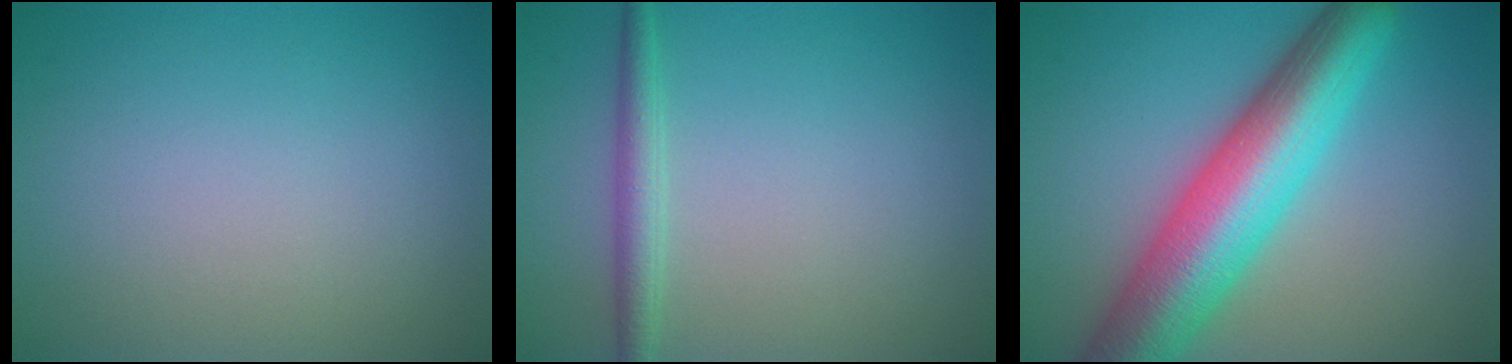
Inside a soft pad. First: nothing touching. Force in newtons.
{"total": 2.1, "press": 2.1, "slide": 0.0}
{"total": 10.5, "press": 10.5, "slide": 0.2}